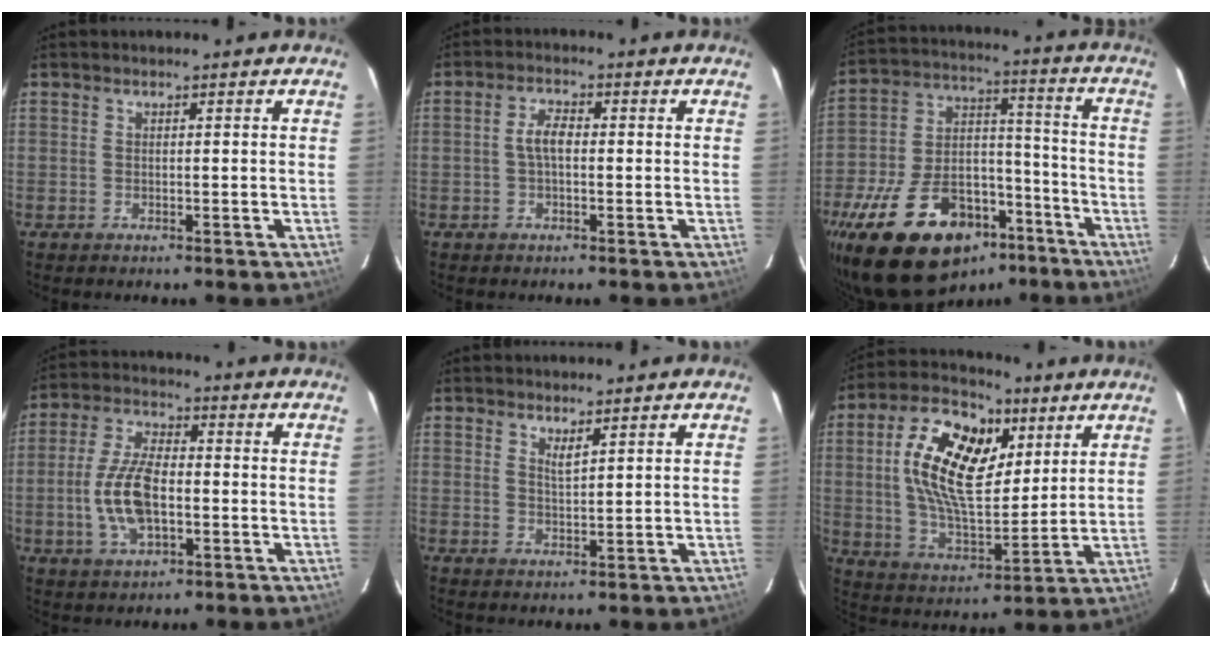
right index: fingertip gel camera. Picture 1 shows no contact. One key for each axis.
{"total": 3.1, "fx": -0.3, "fy": 1.6, "fz": 2.7, "tx": -0.056, "ty": 0.010, "tz": -0.005}
{"total": 25.5, "fx": -16.4, "fy": 13.0, "fz": 14.5, "tx": -0.291, "ty": 0.004, "tz": -0.249}
{"total": 10.6, "fx": -2.1, "fy": 5.1, "fz": 9.1, "tx": -0.190, "ty": 0.005, "tz": -0.037}
{"total": 2.1, "fx": 1.5, "fy": 0.3, "fz": 1.5, "tx": -0.025, "ty": -0.003, "tz": 0.025}
{"total": 18.6, "fx": 5.8, "fy": 9.9, "fz": 14.7, "tx": -0.287, "ty": 0.020, "tz": 0.104}